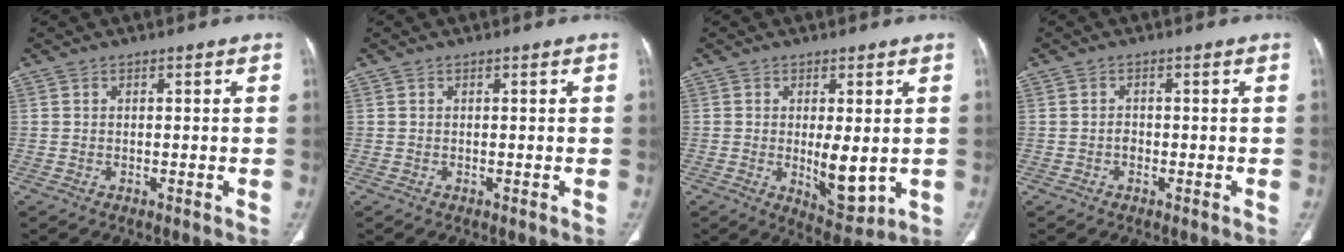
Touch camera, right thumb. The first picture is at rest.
{"total": 0.0}
{"total": 7.7, "force": [-0.5, 3.2, 7.0], "torque": [-0.093, -0.020, 0.005]}
{"total": 1.2, "force": [-0.4, 0.9, 0.6], "torque": [-0.008, 0.005, -0.008]}